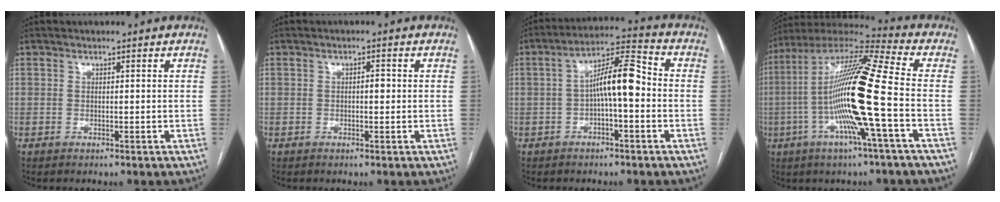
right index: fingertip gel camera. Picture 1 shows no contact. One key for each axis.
{"total": 1.5, "fx": 0.0, "fy": 0.7, "fz": 1.4, "tx": -0.020, "ty": 0.003, "tz": -0.002}
{"total": 9.0, "fx": -0.7, "fy": 2.1, "fz": 8.7, "tx": -0.151, "ty": 0.032, "tz": -0.016}
{"total": 18.9, "fx": -3.3, "fy": -0.2, "fz": 18.6, "tx": -0.355, "ty": 0.000, "tz": -0.077}